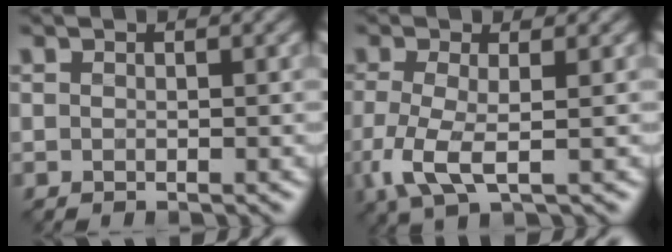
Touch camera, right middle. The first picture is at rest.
{"total": 4.1, "force": [-1.0, 1.4, 3.7], "torque": [-0.097, -0.005, -0.023]}